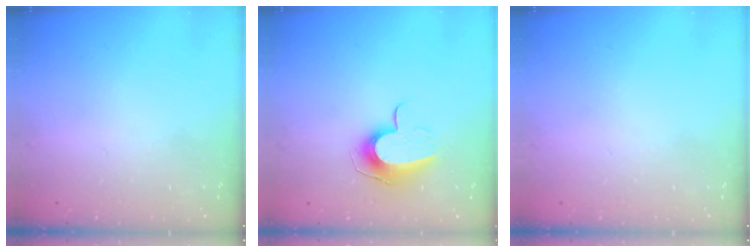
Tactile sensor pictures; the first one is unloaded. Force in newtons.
{"total": 11.2, "press": 11.1, "slide": 0.5}
{"total": 0.0}